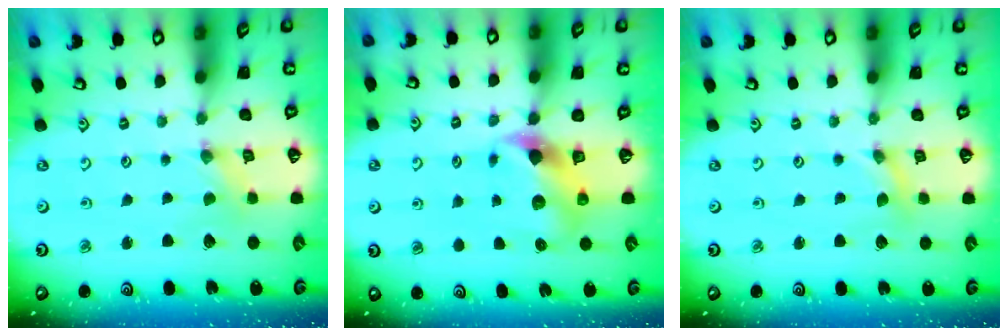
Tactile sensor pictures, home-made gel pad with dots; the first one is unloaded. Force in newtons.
{"total": 7.3, "press": 7.3, "slide": 0.9}
{"total": 0.0}